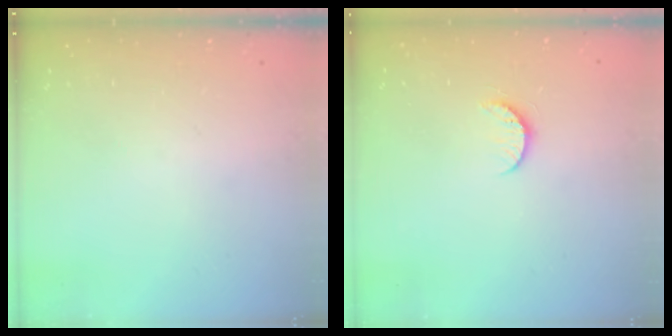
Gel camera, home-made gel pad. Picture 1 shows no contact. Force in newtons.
{"total": 6.1, "press": 6.0, "slide": 0.5}